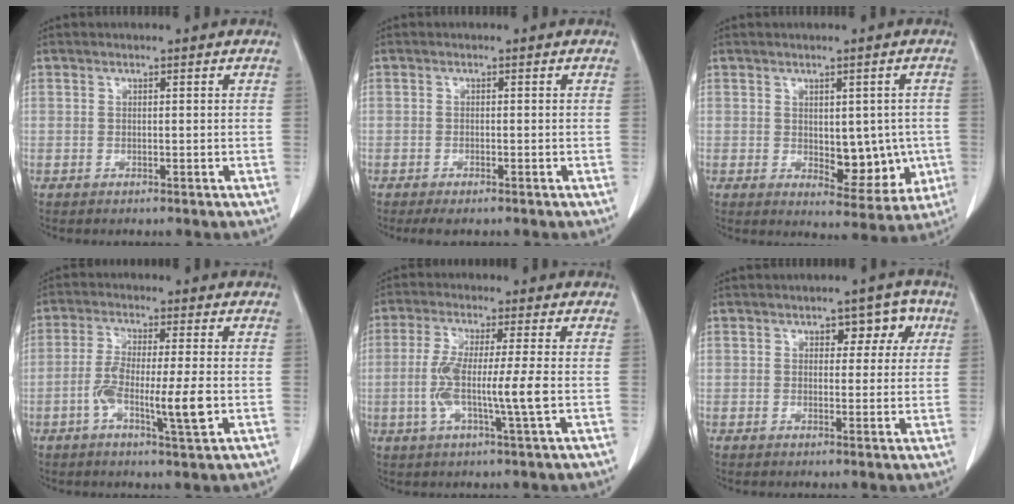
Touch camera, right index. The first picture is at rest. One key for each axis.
{"total": 2.0, "fx": -1.6, "fy": 0.5, "fz": 1.2, "tx": -0.020, "ty": -0.005, "tz": -0.020}
{"total": 8.1, "fx": -0.7, "fy": 4.3, "fz": 6.8, "tx": -0.069, "ty": -0.001, "tz": 0.006}
{"total": 8.4, "fx": -2.2, "fy": 0.6, "fz": 8.1, "tx": -0.146, "ty": -0.005, "tz": -0.042}
{"total": 8.6, "fx": -1.3, "fy": -0.2, "fz": 8.5, "tx": -0.166, "ty": -0.007, "tz": -0.027}
{"total": 5.0, "fx": 1.8, "fy": 3.0, "fz": 3.6, "tx": -0.032, "ty": 0.021, "tz": 0.022}